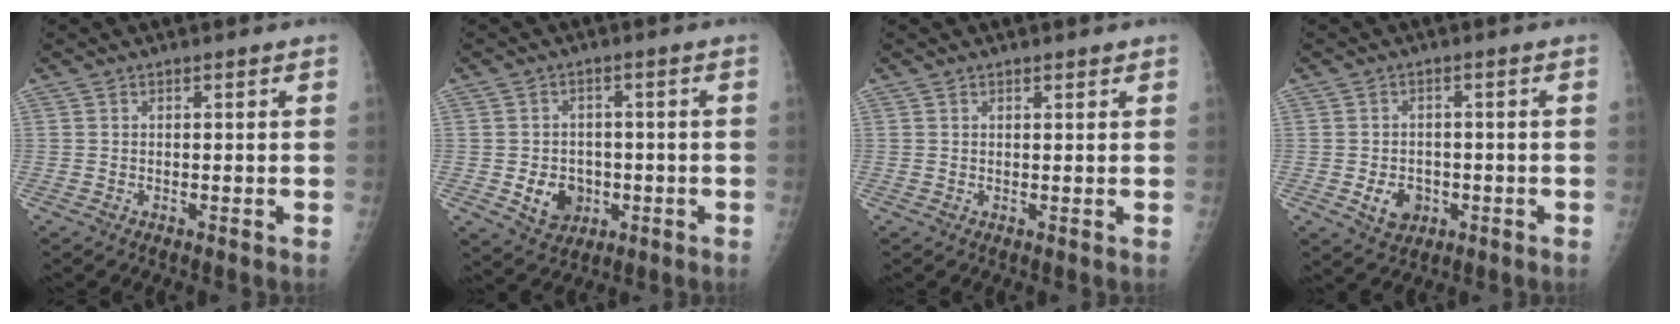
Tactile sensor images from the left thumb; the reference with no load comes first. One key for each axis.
{"total": 6.9, "fx": -1.5, "fy": 5.8, "fz": 3.5, "tx": -0.027, "ty": 0.005, "tz": -0.015}
{"total": 1.0, "fx": 0.8, "fy": 0.4, "fz": 0.4, "tx": 0.000, "ty": -0.004, "tz": 0.010}
{"total": 5.0, "fx": -1.4, "fy": 4.0, "fz": 2.7, "tx": -0.027, "ty": 0.004, "tz": -0.015}